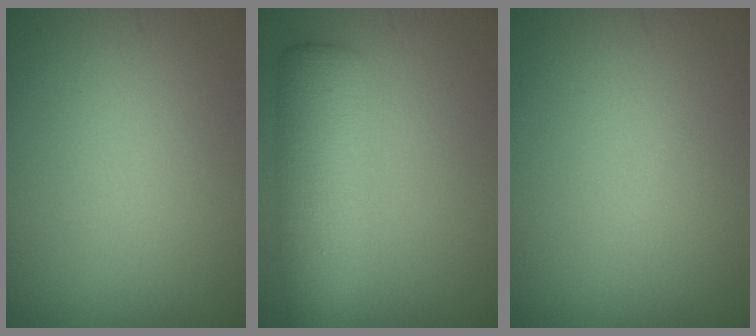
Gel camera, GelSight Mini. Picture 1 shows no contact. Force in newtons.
{"total": 6.0, "press": 6.0, "slide": 0.1}
{"total": 0.0}